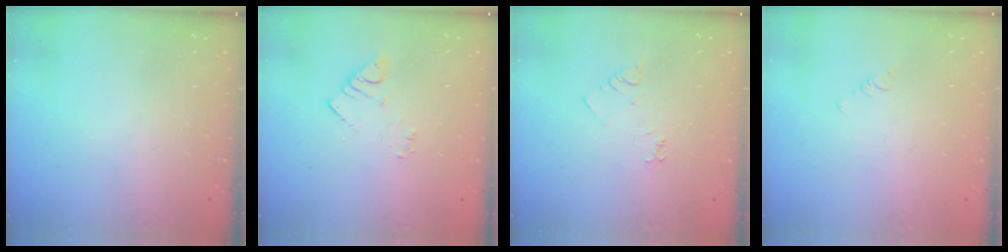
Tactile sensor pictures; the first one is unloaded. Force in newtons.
{"total": 2.9, "press": 2.9, "slide": 0.3}
{"total": 4.0, "press": 3.9, "slide": 0.6}
{"total": 0.7, "press": 0.6, "slide": 0.2}